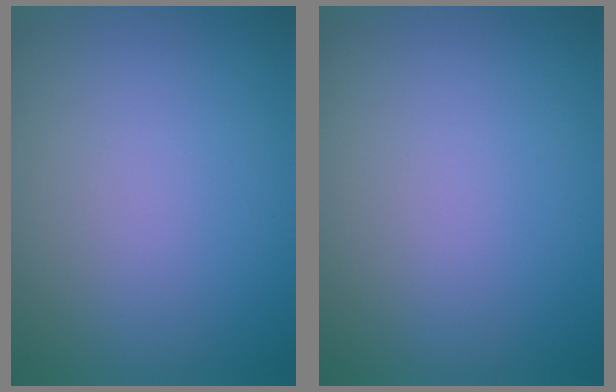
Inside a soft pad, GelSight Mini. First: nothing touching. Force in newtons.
{"total": 0.0}